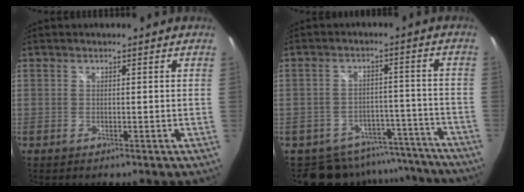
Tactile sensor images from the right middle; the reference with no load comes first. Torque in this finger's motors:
{"motor_torque": [0.67, -1.28, 0.08, -0.01]}